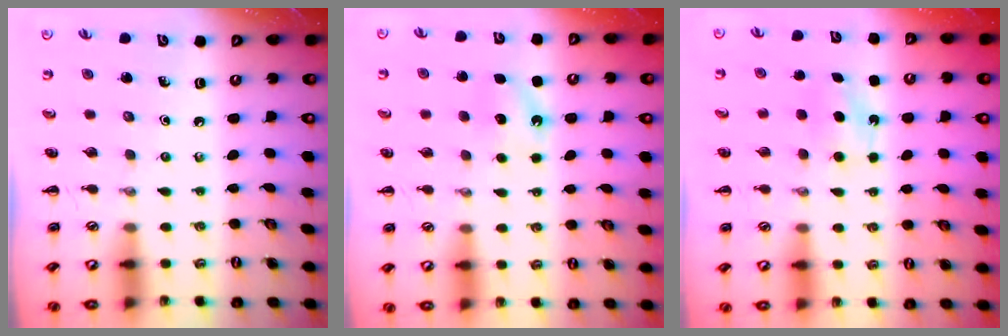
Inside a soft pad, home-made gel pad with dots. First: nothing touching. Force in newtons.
{"total": 6.0, "press": 5.7, "slide": 1.8}
{"total": 5.7, "press": 5.5, "slide": 1.5}